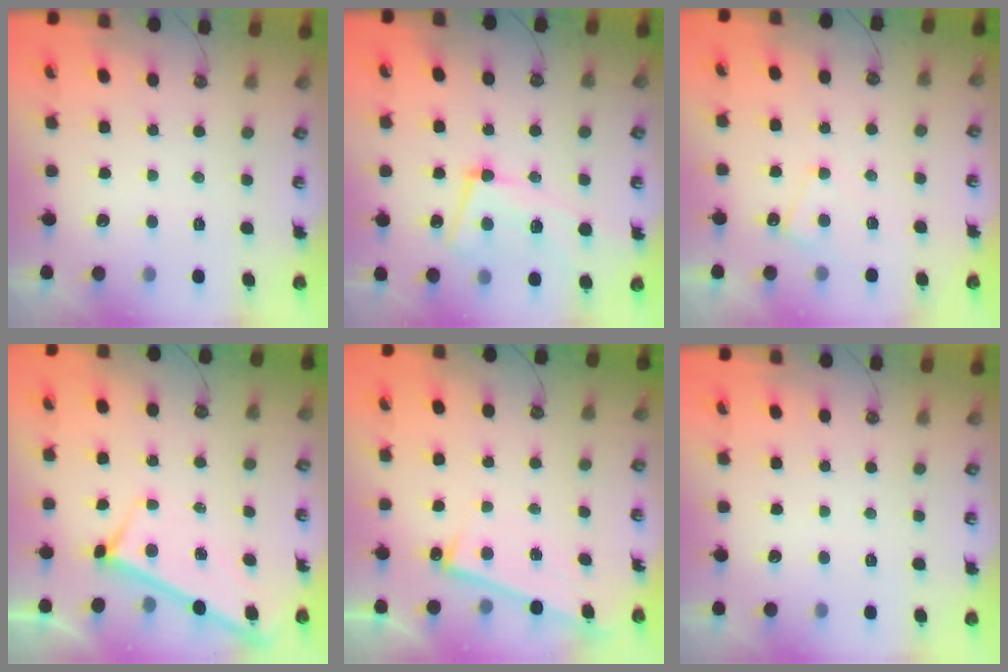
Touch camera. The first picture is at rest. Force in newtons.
{"total": 10.6, "press": 10.4, "slide": 1.8}
{"total": 0.9, "press": 0.7, "slide": 0.5}
{"total": 2.9, "press": 2.9, "slide": 0.3}
{"total": 6.7, "press": 6.7, "slide": 0.4}
{"total": 0.0}